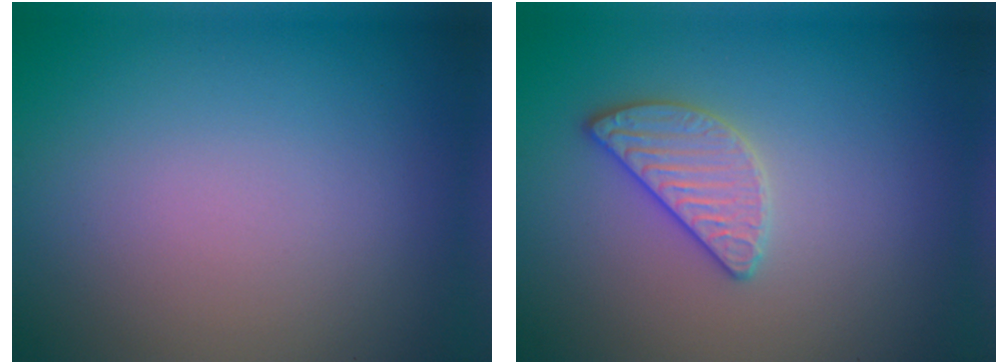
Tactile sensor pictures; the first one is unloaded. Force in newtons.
{"total": 2.6, "press": 2.6, "slide": 0.4}